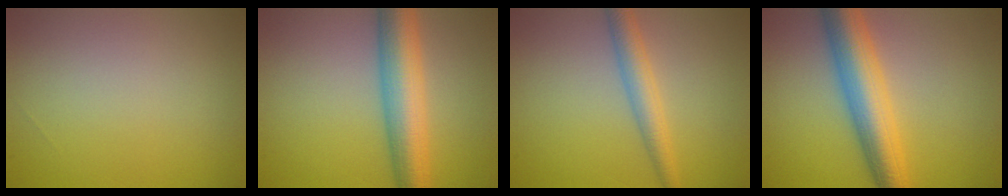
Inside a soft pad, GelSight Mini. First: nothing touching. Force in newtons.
{"total": 7.0, "press": 7.0, "slide": 0.0}
{"total": 3.0, "press": 3.0, "slide": 0.1}
{"total": 6.9, "press": 6.9, "slide": 0.3}